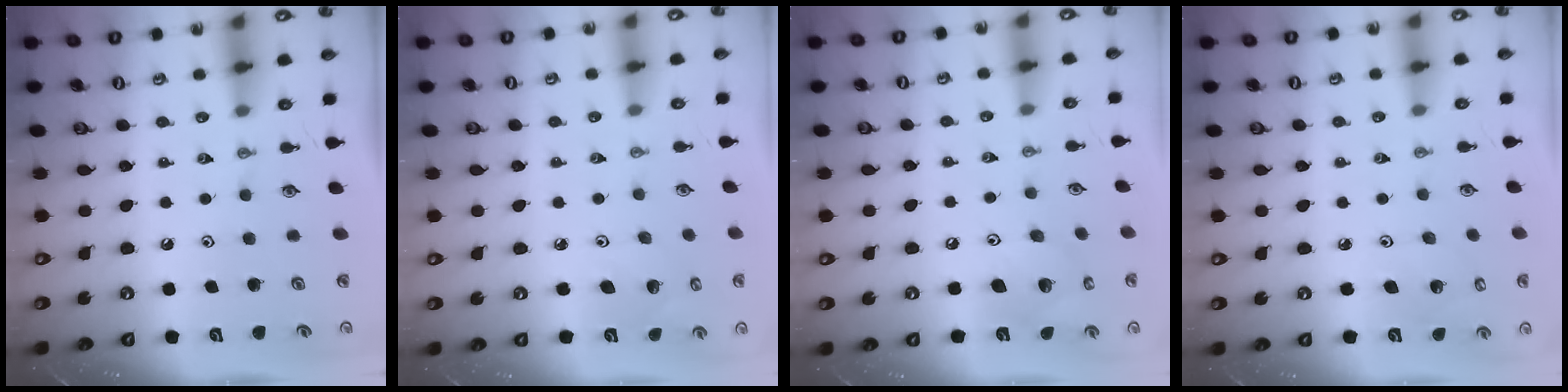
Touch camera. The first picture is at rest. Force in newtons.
{"total": 5.0, "press": 4.5, "slide": 2.2}
{"total": 12.2, "press": 12.1, "slide": 2.0}
{"total": 4.8, "press": 4.7, "slide": 1.1}